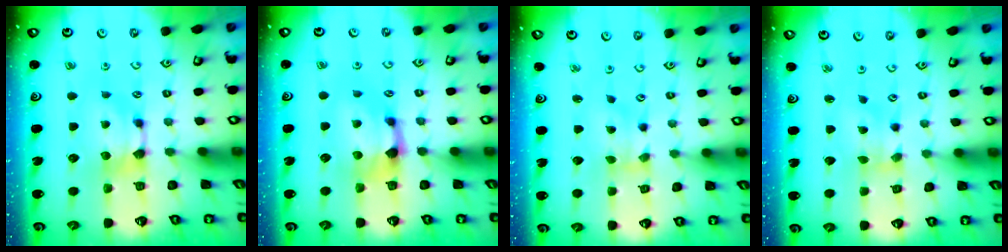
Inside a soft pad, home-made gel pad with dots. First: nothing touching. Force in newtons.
{"total": 1.7, "press": 1.1, "slide": 1.3}
{"total": 1.3, "press": 0.7, "slide": 1.1}
{"total": 1.3, "press": 0.6, "slide": 1.2}